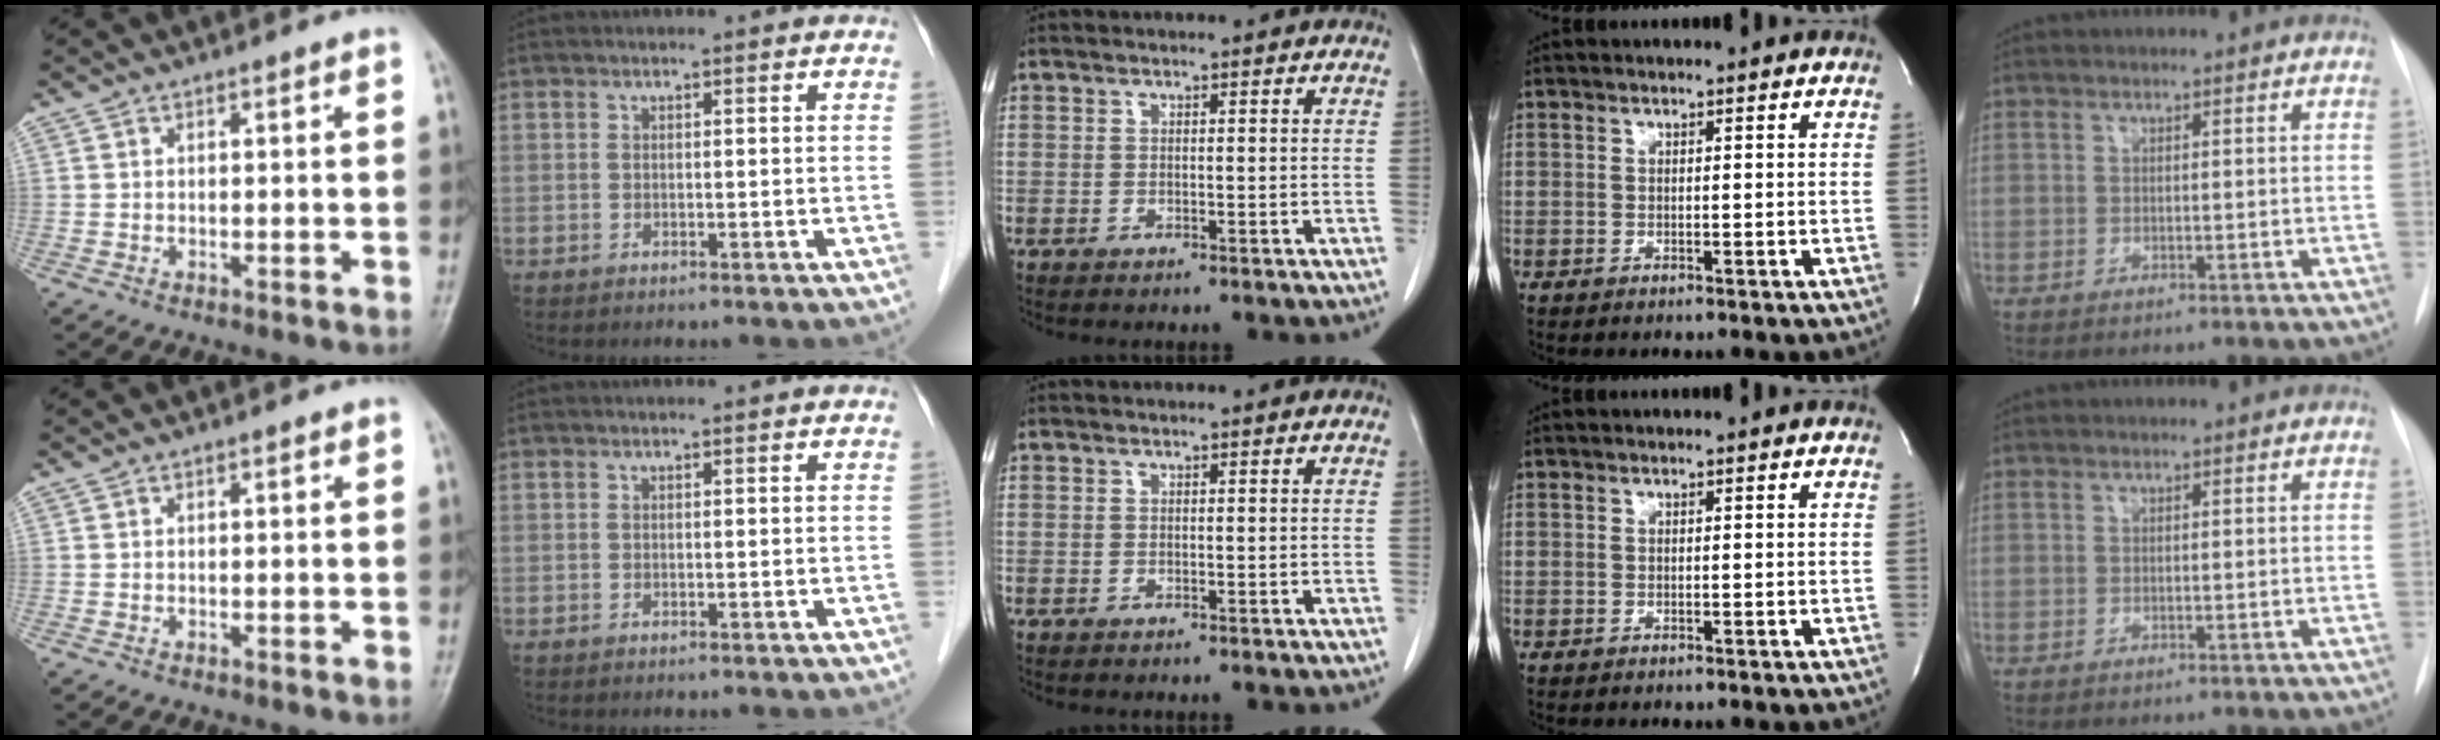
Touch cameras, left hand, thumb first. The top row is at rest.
{}